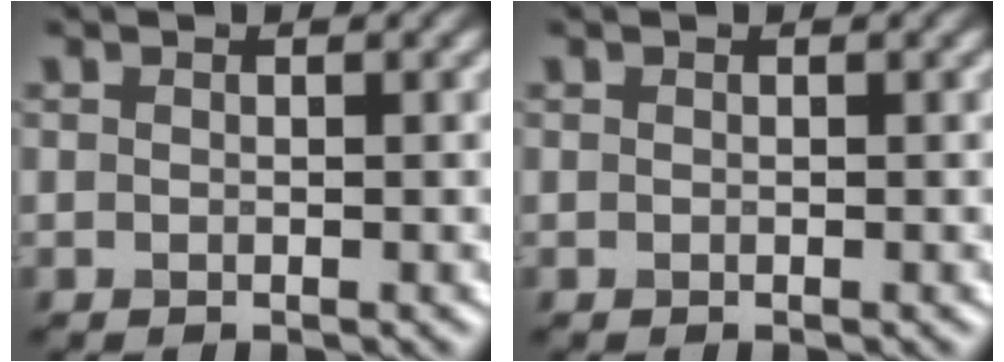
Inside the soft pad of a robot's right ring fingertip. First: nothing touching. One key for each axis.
{"total": 0.0}